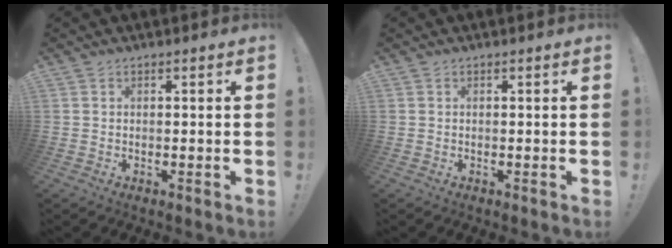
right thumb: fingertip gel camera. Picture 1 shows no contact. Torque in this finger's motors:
{"motor_torque": [-0.02, 0.01, 0.00, 0.00, 0.00]}